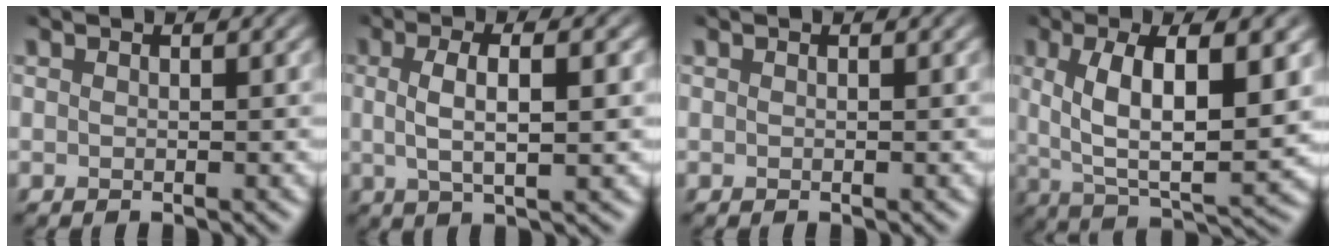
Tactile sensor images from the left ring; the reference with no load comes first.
{"total": 4.1, "force": [-1.0, 0.8, 3.9], "torque": [-0.079, -0.003, -0.007]}
{"total": 0.0}
{"total": 9.1, "force": [1.1, 3.3, 8.4], "torque": [-0.154, -0.019, 0.030]}